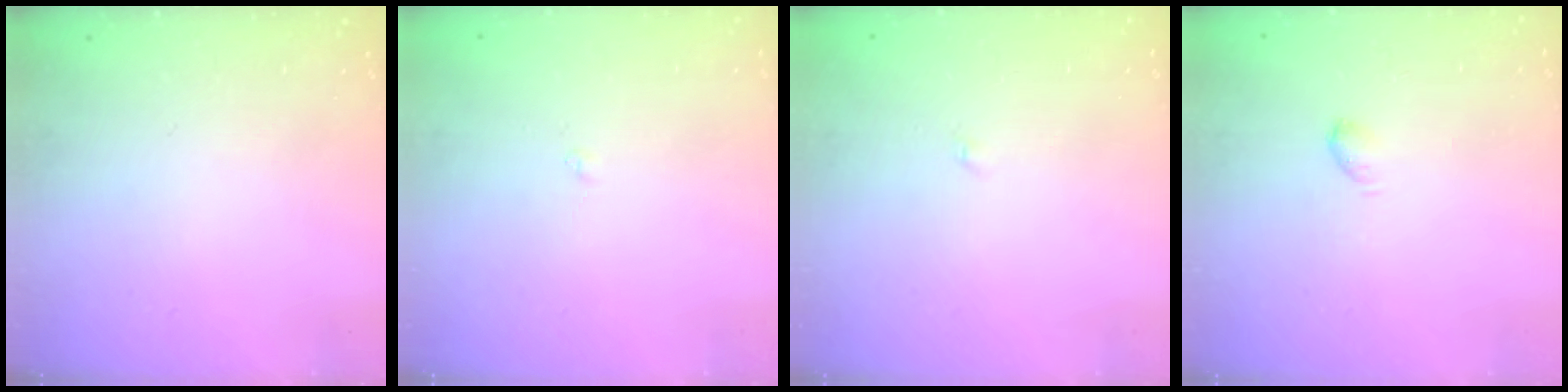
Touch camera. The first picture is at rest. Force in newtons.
{"total": 1.7, "press": 1.7, "slide": 0.3}
{"total": 2.0, "press": 2.0, "slide": 0.2}
{"total": 2.9, "press": 2.9, "slide": 0.5}